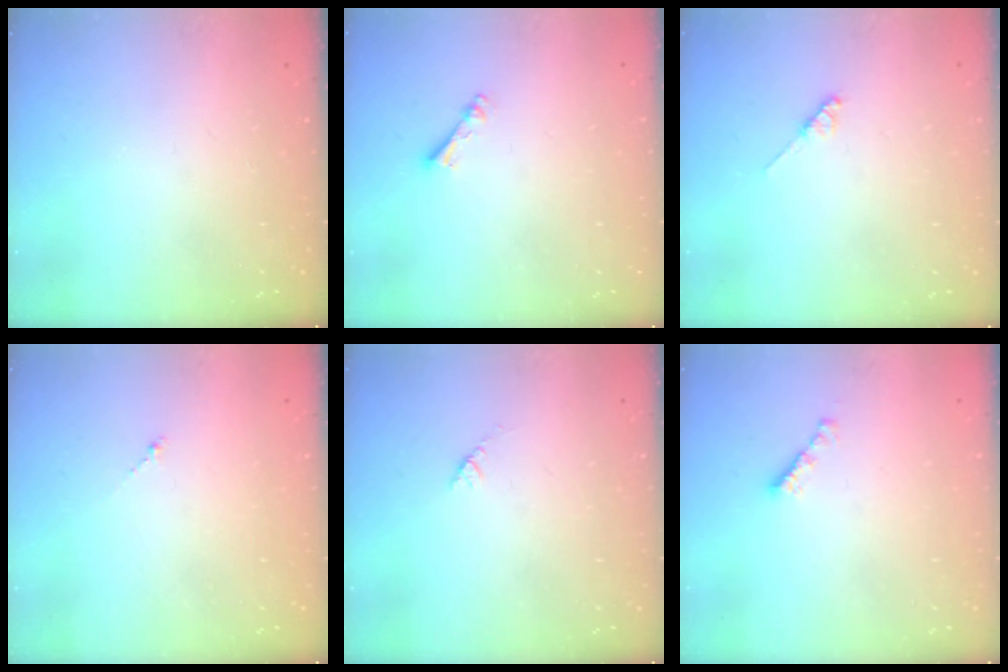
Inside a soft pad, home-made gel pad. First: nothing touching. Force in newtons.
{"total": 2.5, "press": 2.4, "slide": 0.5}
{"total": 3.5, "press": 3.5, "slide": 0.4}
{"total": 0.7, "press": 0.6, "slide": 0.4}
{"total": 2.7, "press": 2.6, "slide": 0.4}
{"total": 2.3, "press": 2.2, "slide": 0.4}